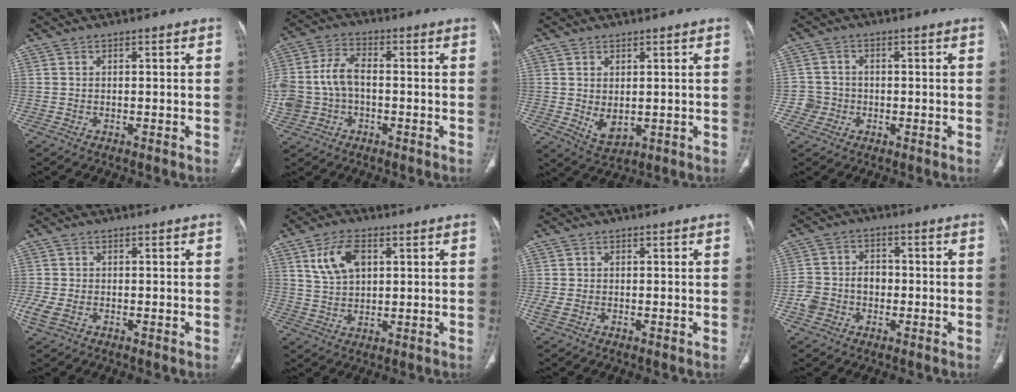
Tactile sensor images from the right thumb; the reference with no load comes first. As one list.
[{"total": 11.1, "force": [-1.2, 7.8, 7.7], "torque": [-0.167, 0.033, -0.023]}, {"total": 4.5, "force": [0.1, 2.7, 3.6], "torque": [-0.055, -0.009, 0.018]}, {"total": 3.6, "force": [-1.1, 3.5, 0.1], "torque": [0.020, 0.013, -0.026]}, {"total": 3.7, "force": [-1.1, 2.5, 2.6], "torque": [-0.073, 0.001, -0.017]}, {"total": 8.4, "force": [3.2, 5.0, 6.0], "torque": [-0.106, -0.004, 0.066]}, {"total": 1.9, "force": [-0.3, 1.2, 1.5], "torque": [-0.046, -0.001, -0.007]}, {"total": 7.6, "force": [-1.9, 6.3, 3.7], "torque": [-0.056, 0.032, -0.037]}]